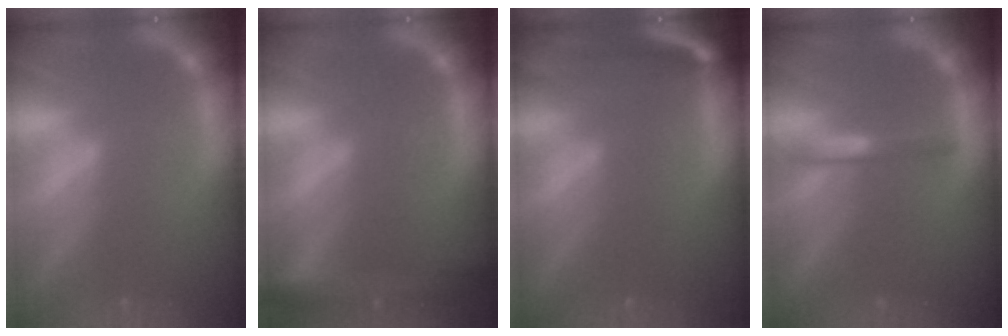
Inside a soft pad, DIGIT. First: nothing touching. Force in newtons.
{"total": 6.0}
{"total": 5.5}
{"total": 2.0}